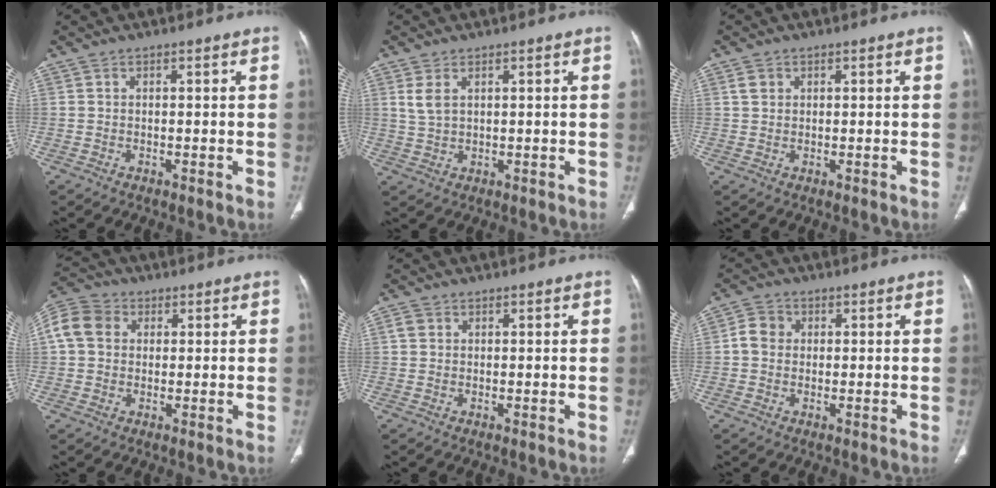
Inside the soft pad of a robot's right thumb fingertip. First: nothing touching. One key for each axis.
{"total": 3.3, "fx": 1.5, "fy": 1.8, "fz": 2.4, "tx": -0.049, "ty": -0.001, "tz": 0.039}
{"total": 1.9, "fx": 0.8, "fy": 1.5, "fz": 0.9, "tx": -0.009, "ty": -0.001, "tz": 0.017}
{"total": 8.9, "fx": 2.0, "fy": 7.2, "fz": 4.8, "tx": -0.088, "ty": 0.021, "tz": 0.029}
{"total": 1.5, "fx": 0.4, "fy": 1.3, "fz": 0.7, "tx": -0.010, "ty": 0.003, "tz": 0.005}
{"total": 3.8, "fx": 0.2, "fy": 3.3, "fz": 1.8, "tx": -0.024, "ty": 0.009, "tz": -0.002}